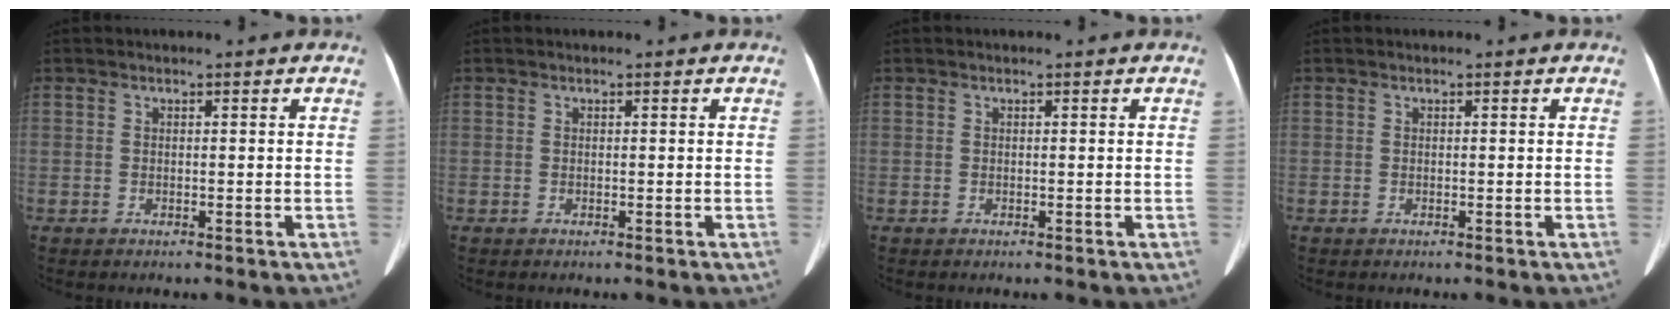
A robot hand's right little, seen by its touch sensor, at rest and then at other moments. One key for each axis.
{"total": 0.0}
{"total": 0.0}
{"total": 0.0}